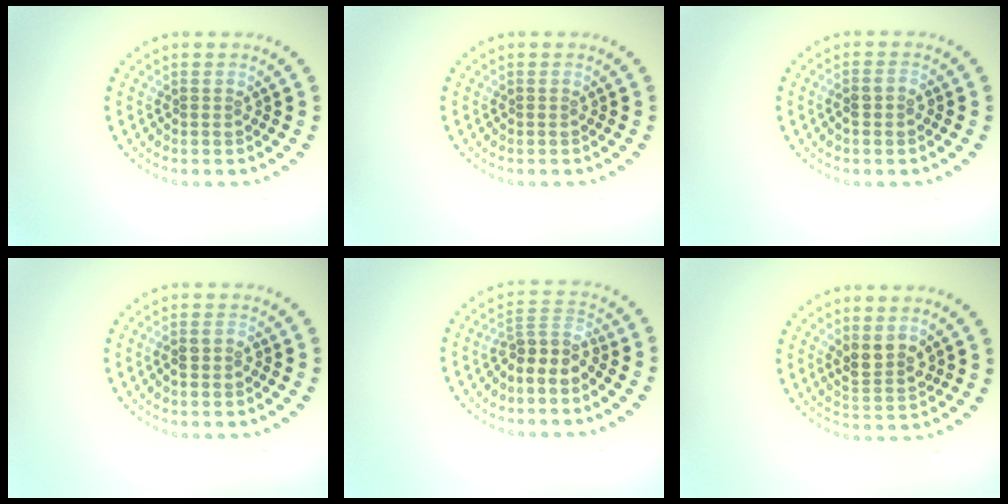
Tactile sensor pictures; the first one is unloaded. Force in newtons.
{"total": 0.0}
{"total": 1.2, "press": 1.1, "slide": 0.4}
{"total": 1.2, "press": 1.1, "slide": 0.4}
{"total": 3.4, "press": 2.7, "slide": 2.1}
{"total": 2.5, "press": 2.3, "slide": 0.9}